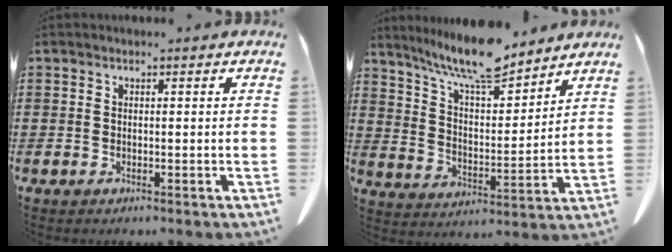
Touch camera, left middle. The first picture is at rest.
{"total": 10.6, "force": [9.1, 1.8, 5.1], "torque": [-0.121, -0.046, 0.162]}